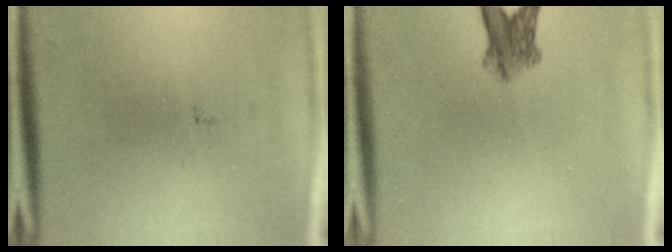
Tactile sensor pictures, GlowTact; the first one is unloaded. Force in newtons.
{"total": 3.8}